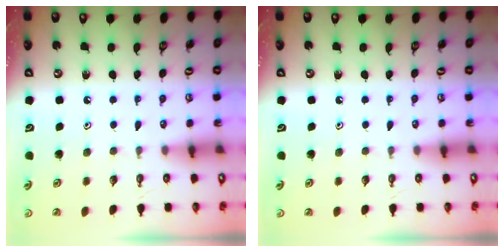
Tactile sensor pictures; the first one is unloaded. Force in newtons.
{"total": 0.0}